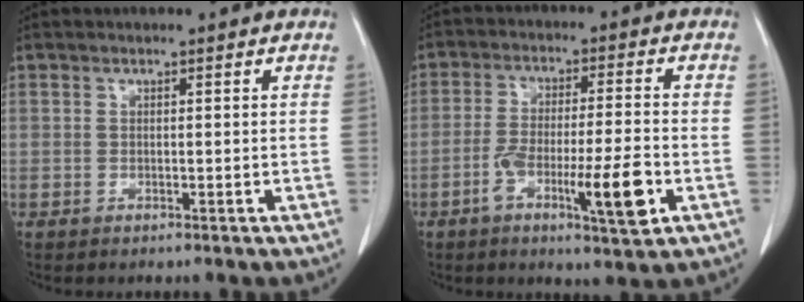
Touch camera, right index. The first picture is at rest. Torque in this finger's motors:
{"motor_torque": [0.40, -0.19, 0.37, 0.09]}